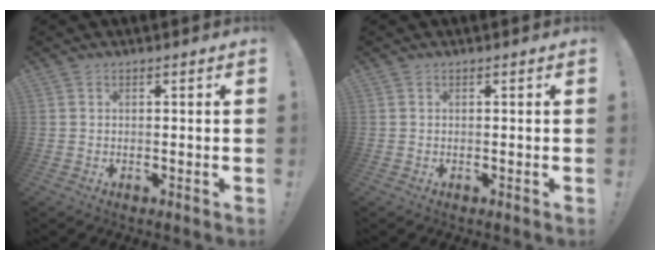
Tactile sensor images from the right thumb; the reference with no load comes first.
{"total": 0.0}